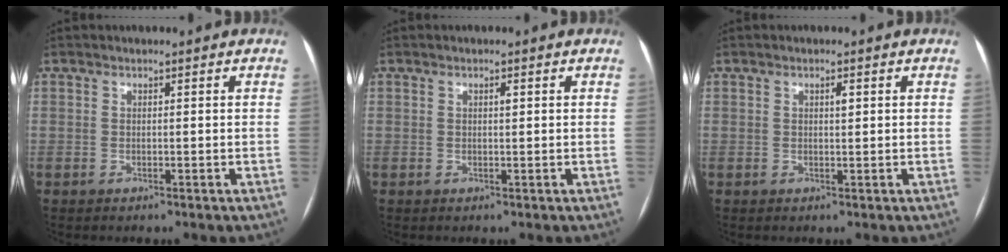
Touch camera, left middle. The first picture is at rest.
{"total": 0.8, "force": [0.3, 0.2, 0.8], "torque": [-0.013, 0.002, 0.003]}
{"total": 1.2, "force": [0.4, 0.3, 1.1], "torque": [-0.017, 0.001, 0.006]}